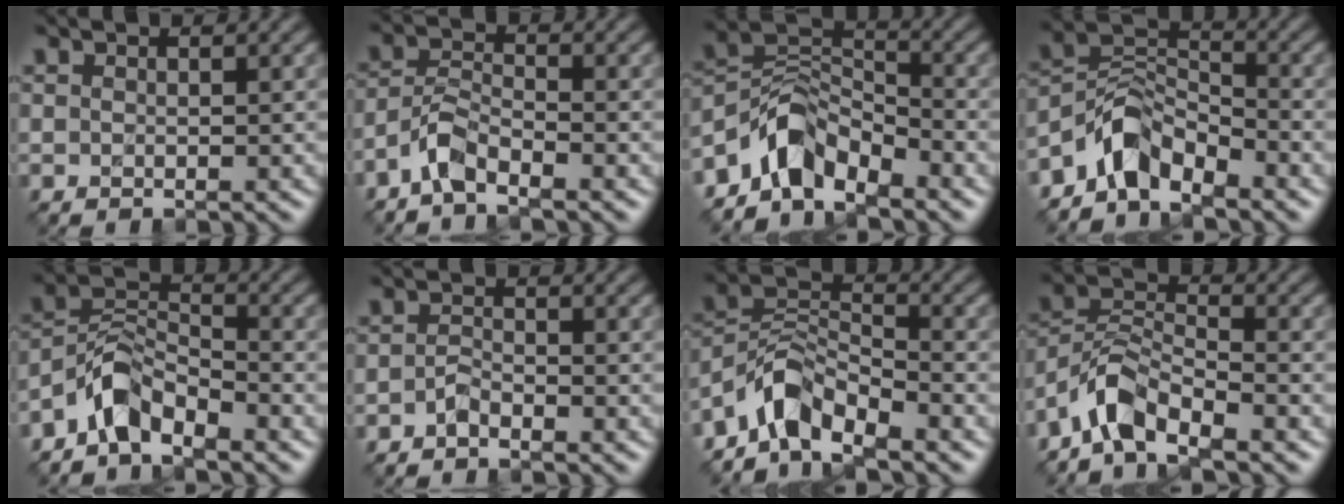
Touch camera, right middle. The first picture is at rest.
{"total": 3.0, "force": [-2.3, 0.8, 1.7], "torque": [-0.034, 0.008, -0.055]}
{"total": 5.4, "force": [-4.1, 2.6, 2.3], "torque": [-0.032, 0.003, -0.089]}
{"total": 4.8, "force": [-3.8, 2.3, 2.0], "torque": [-0.027, 0.006, -0.084]}
{"total": 4.3, "force": [-3.4, 1.8, 1.9], "torque": [-0.030, 0.011, -0.077]}
{"total": 1.1, "force": [-0.9, 0.3, 0.6], "torque": [-0.014, 0.003, -0.020]}
{"total": 5.1, "force": [-4.1, 2.0, 2.2], "torque": [-0.031, 0.004, -0.091]}
{"total": 4.8, "force": [-3.8, 1.7, 2.4], "torque": [-0.040, 0.006, -0.085]}